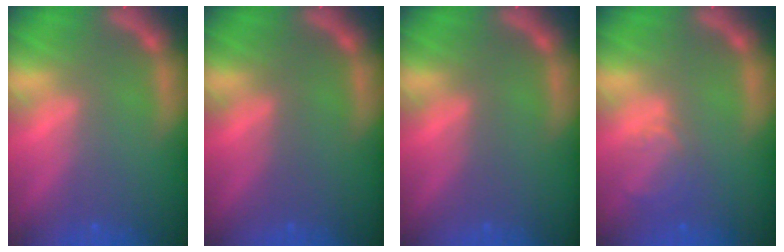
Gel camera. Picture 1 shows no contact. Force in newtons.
{"total": 0.0}
{"total": 0.0}
{"total": 2.9}